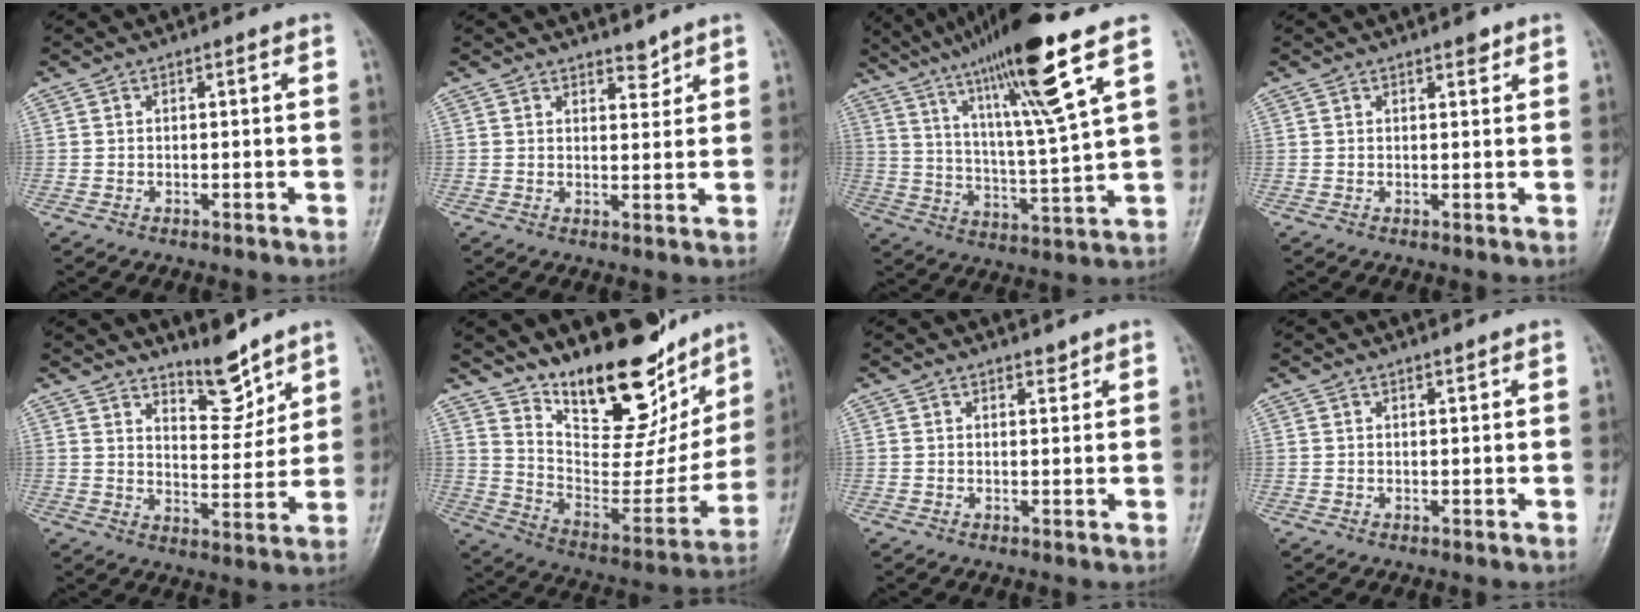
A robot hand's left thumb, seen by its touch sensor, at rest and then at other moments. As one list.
[{"total": 2.6, "force": [2.3, 1.1, 0.8], "torque": [0.003, -0.018, 0.034]}, {"total": 19.1, "force": [11.4, 0.5, 15.3], "torque": [-0.255, -0.043, 0.195]}, {"total": 1.7, "force": [1.2, 0.7, 0.9], "torque": [-0.006, -0.006, 0.014]}, {"total": 8.2, "force": [6.6, 2.8, 3.9], "torque": [-0.038, -0.061, 0.113]}, {"total": 24.6, "force": [17.8, 10.0, 13.8], "torque": [-0.159, -0.100, 0.286]}, {"total": 1.4, "force": [1.2, 0.5, 0.4], "torque": [0.002, -0.011, 0.017]}, {"total": 0.7, "force": [0.6, 0.1, 0.2], "torque": [-0.006, -0.006, 0.010]}]